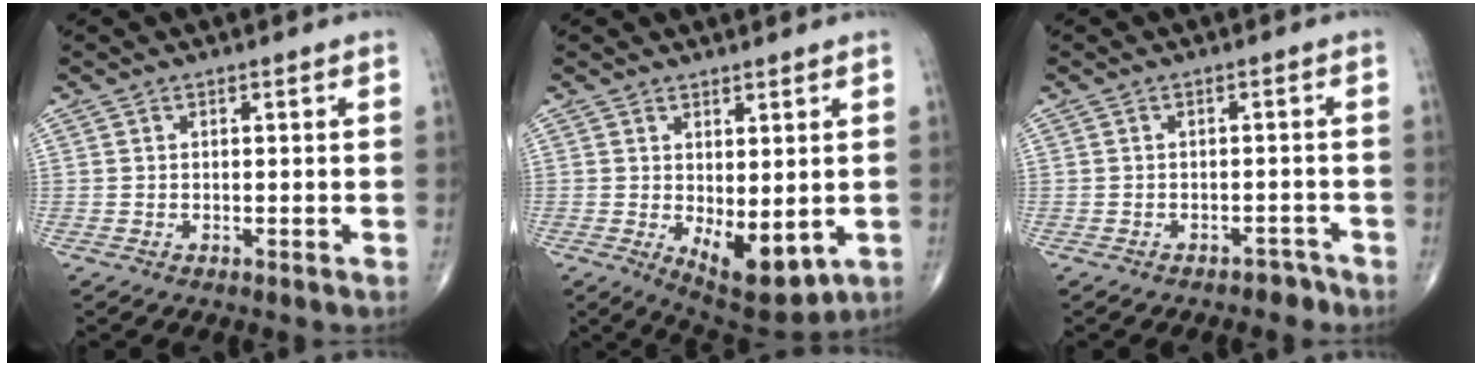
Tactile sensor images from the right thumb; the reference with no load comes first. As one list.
[{"total": 9.4, "force": [-1.4, 4.2, 8.3], "torque": [-0.102, -0.018, -0.003]}, {"total": 2.5, "force": [-2.1, 1.3, 0.2], "torque": [0.003, 0.021, -0.027]}]